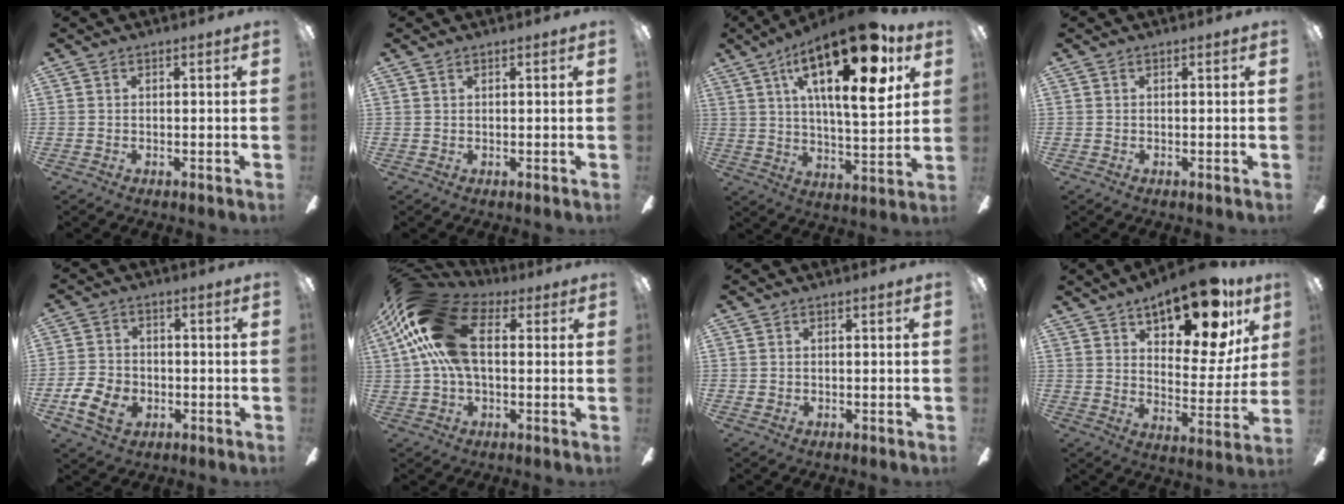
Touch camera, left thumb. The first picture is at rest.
{"total": 0.9, "force": [0.6, 0.5, 0.4], "torque": [-0.009, 0.002, 0.011]}
{"total": 25.1, "force": [12.0, 8.8, 20.3], "torque": [-0.309, -0.045, 0.181]}
{"total": 0.0}
{"total": 9.3, "force": [-3.3, 6.8, 5.4], "torque": [-0.117, 0.014, -0.061]}
{"total": 21.5, "force": [5.1, 12.7, 16.6], "torque": [-0.345, 0.015, 0.088]}
{"total": 0.7, "force": [0.1, 0.6, 0.1], "torque": [-0.001, 0.005, 0.001]}
{"total": 18.3, "force": [12.4, 7.3, 11.4], "torque": [-0.164, -0.071, 0.204]}